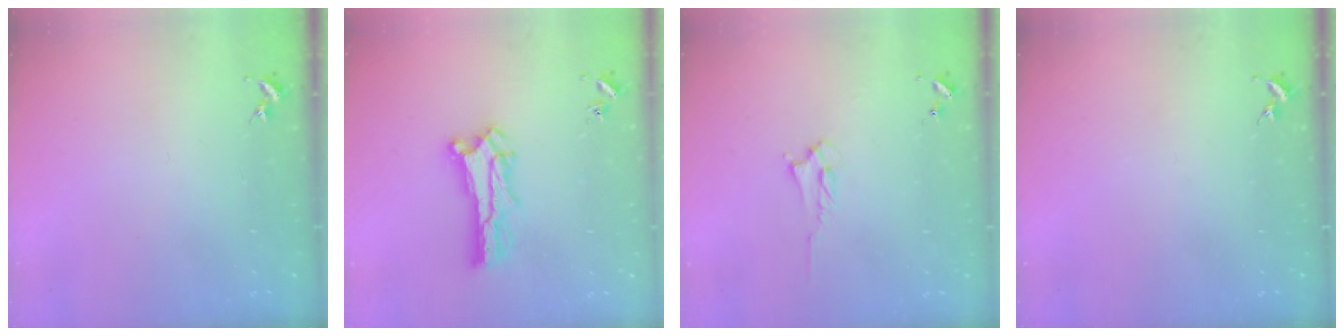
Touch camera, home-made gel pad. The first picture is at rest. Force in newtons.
{"total": 1.4, "press": 1.4, "slide": 0.2}
{"total": 2.0, "press": 1.9, "slide": 0.3}
{"total": 0.0}